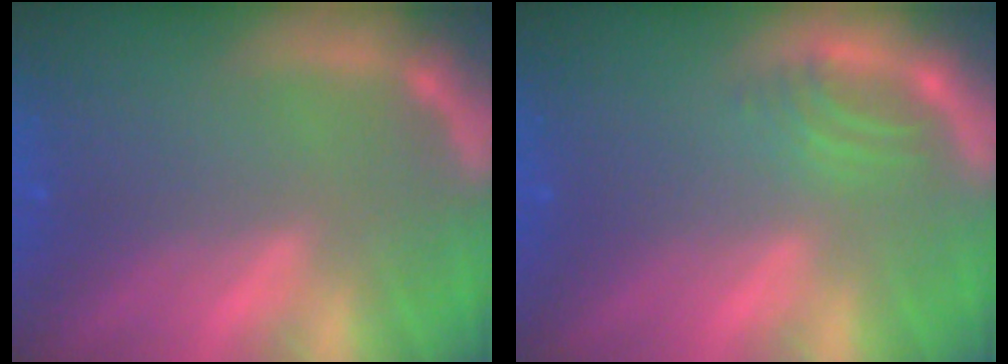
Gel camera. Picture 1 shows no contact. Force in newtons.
{"total": 2.0}